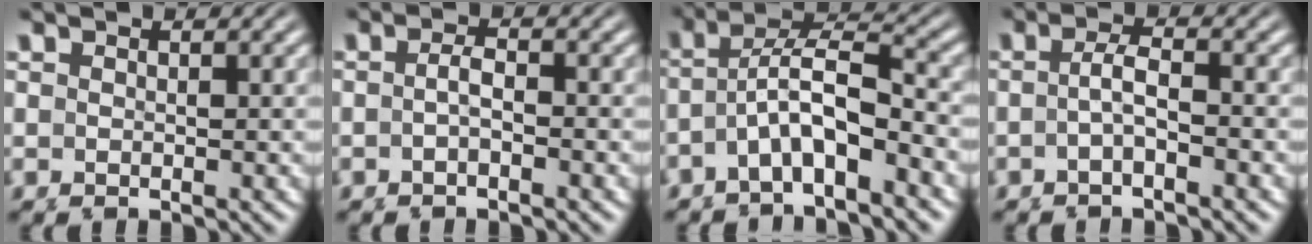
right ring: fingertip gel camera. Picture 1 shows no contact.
{"total": 1.5, "force": [-0.7, 0.1, 1.4], "torque": [-0.027, 0.000, -0.015]}
{"total": 5.5, "force": [-0.1, 3.7, 4.1], "torque": [-0.080, -0.012, -0.006]}
{"total": 2.1, "force": [-1.1, 0.0, 1.8], "torque": [-0.037, -0.004, -0.019]}